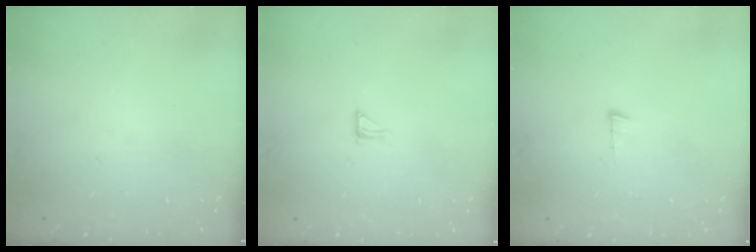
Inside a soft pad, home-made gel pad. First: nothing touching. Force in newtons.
{"total": 3.3, "press": 3.3, "slide": 0.3}
{"total": 2.8, "press": 2.7, "slide": 0.5}